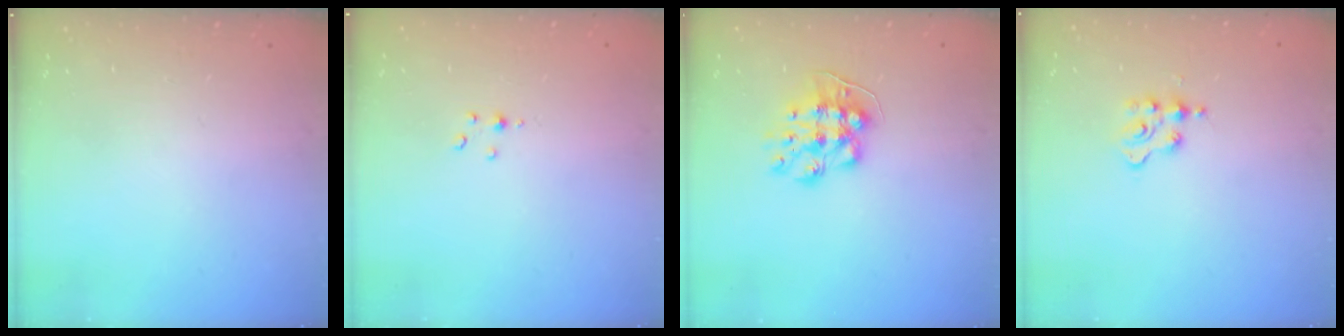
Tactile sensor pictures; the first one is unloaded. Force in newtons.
{"total": 2.5, "press": 2.5, "slide": 0.3}
{"total": 9.4, "press": 9.4, "slide": 0.0}
{"total": 2.3, "press": 2.2, "slide": 0.5}